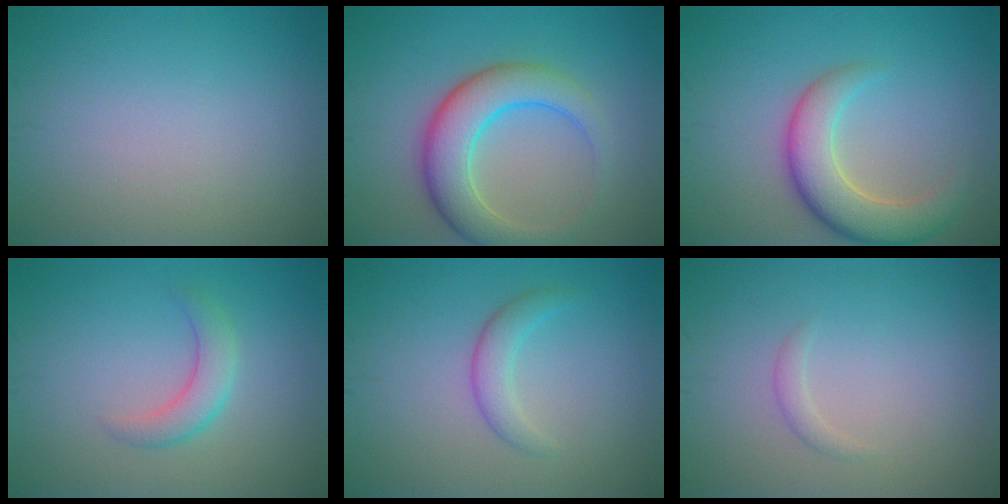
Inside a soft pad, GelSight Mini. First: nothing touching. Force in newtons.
{"total": 6.4, "press": 6.4, "slide": 0.1}
{"total": 5.9, "press": 5.9, "slide": 0.6}
{"total": 2.5, "press": 2.5, "slide": 0.1}
{"total": 2.2, "press": 2.2, "slide": 0.1}
{"total": 0.9, "press": 0.9, "slide": 0.1}